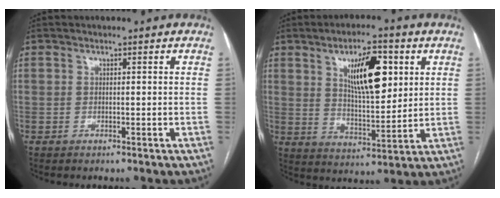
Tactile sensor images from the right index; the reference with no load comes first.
{"total": 11.8, "force": [4.4, 3.6, 10.3], "torque": [-0.172, 0.005, 0.078]}